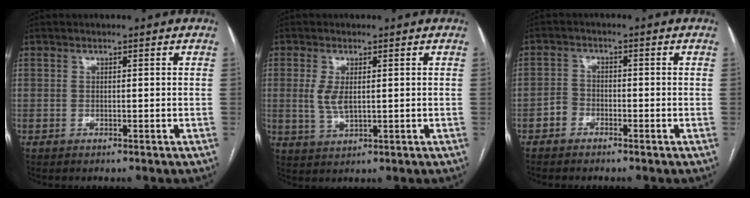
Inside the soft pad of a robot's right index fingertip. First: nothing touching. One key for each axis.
{"total": 3.9, "fx": 0.6, "fy": 1.6, "fz": 3.5, "tx": -0.078, "ty": -0.003, "tz": 0.020}
{"total": 2.3, "fx": -1.5, "fy": 1.6, "fz": 0.5, "tx": -0.013, "ty": 0.008, "tz": -0.033}